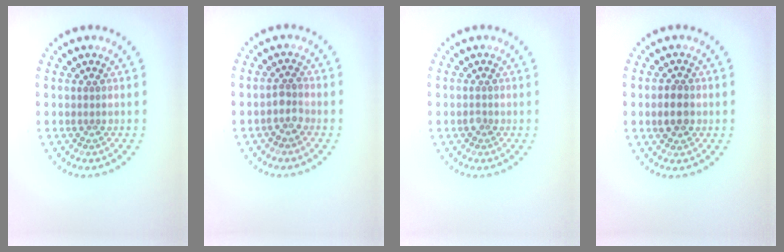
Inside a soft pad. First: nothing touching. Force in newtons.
{"total": 1.6, "press": 1.3, "slide": 0.9}
{"total": 0.6, "press": 0.4, "slide": 0.4}
{"total": 2.5, "press": 2.4, "slide": 0.4}